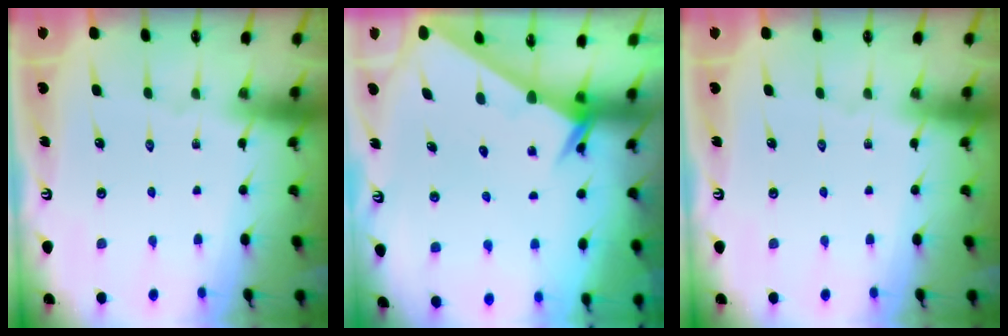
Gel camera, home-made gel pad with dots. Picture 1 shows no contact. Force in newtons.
{"total": 2.3, "press": 2.3, "slide": 0.1}
{"total": 0.0}